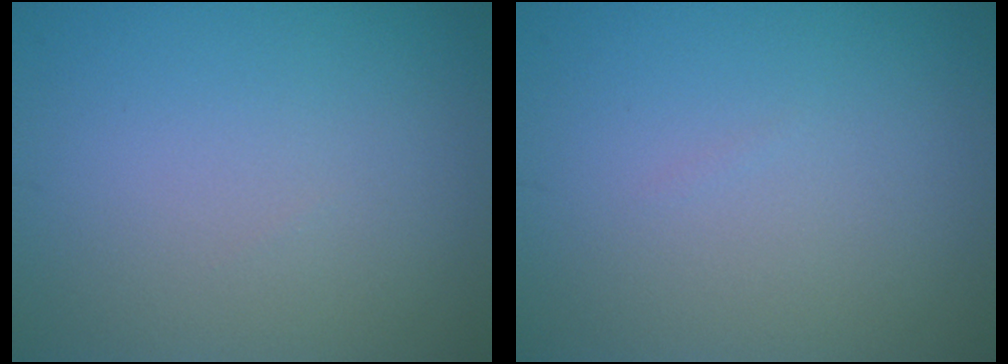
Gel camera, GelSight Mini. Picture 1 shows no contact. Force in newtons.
{"total": 0.0}